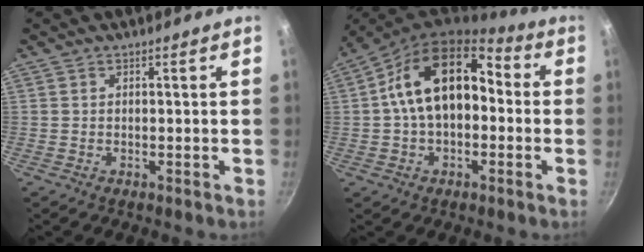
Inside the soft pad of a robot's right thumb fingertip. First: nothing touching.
{"total": 16.7, "force": [0.7, 10.3, 13.1], "torque": [-0.197, 0.047, 0.001]}